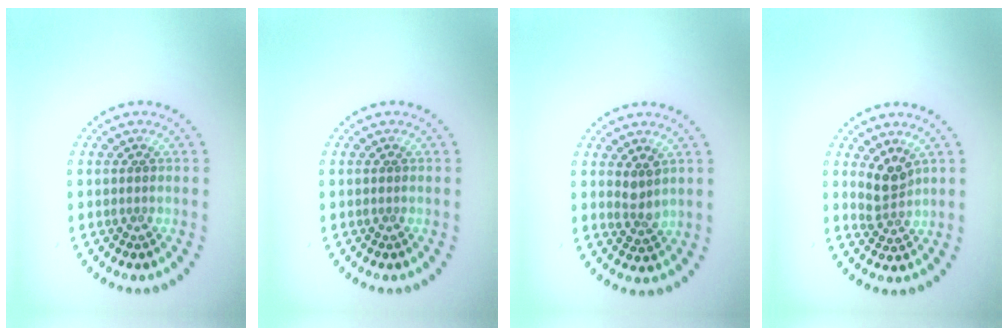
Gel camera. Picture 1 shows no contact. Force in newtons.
{"total": 0.0}
{"total": 1.7, "press": 1.4, "slide": 1.0}
{"total": 2.3, "press": 1.8, "slide": 1.5}